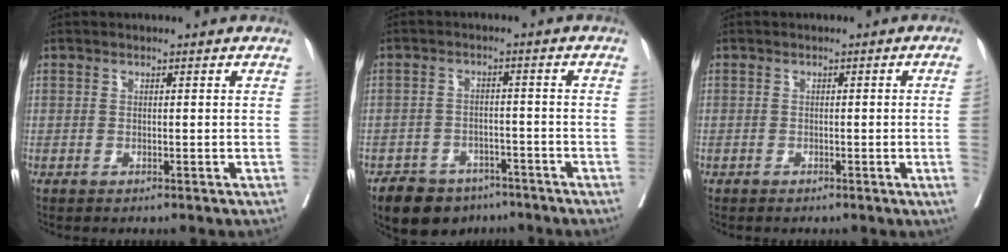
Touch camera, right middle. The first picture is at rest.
{"total": 8.4, "force": [-6.5, 4.7, 2.6], "torque": [-0.041, 0.003, -0.095]}
{"total": 2.3, "force": [-0.5, -1.0, 2.1], "torque": [-0.028, -0.002, -0.004]}